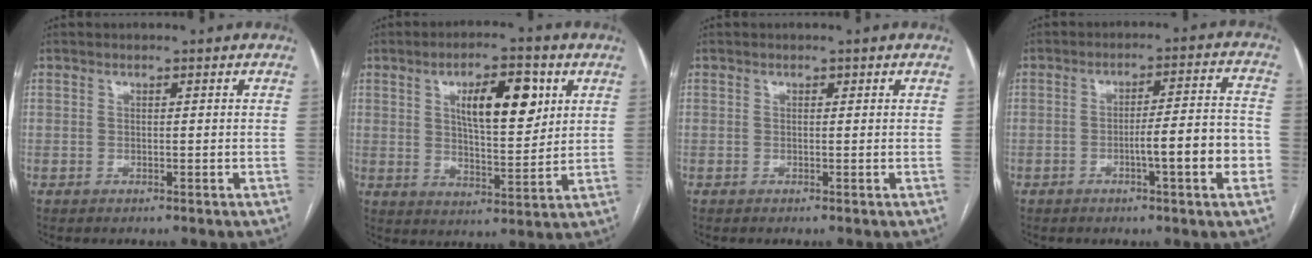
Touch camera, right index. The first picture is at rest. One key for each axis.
{"total": 11.1, "fx": 4.0, "fy": 3.6, "fz": 9.6, "tx": -0.153, "ty": 0.007, "tz": 0.069}
{"total": 0.0}
{"total": 13.0, "fx": -3.9, "fy": 0.2, "fz": 12.4, "tx": -0.182, "ty": 0.013, "tz": -0.059}